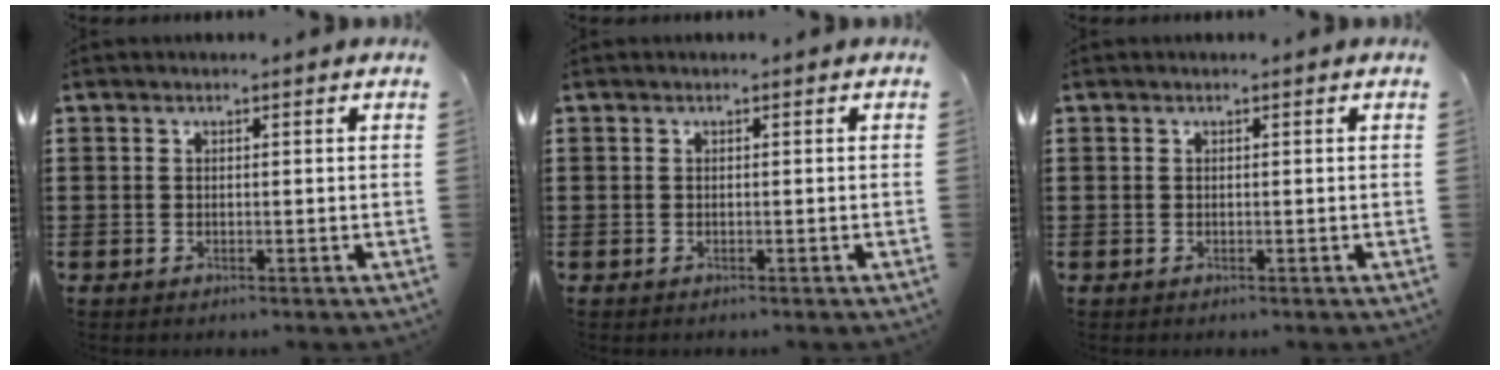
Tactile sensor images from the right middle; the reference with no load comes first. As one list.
[{"total": 0.0}, {"total": 0.0}]